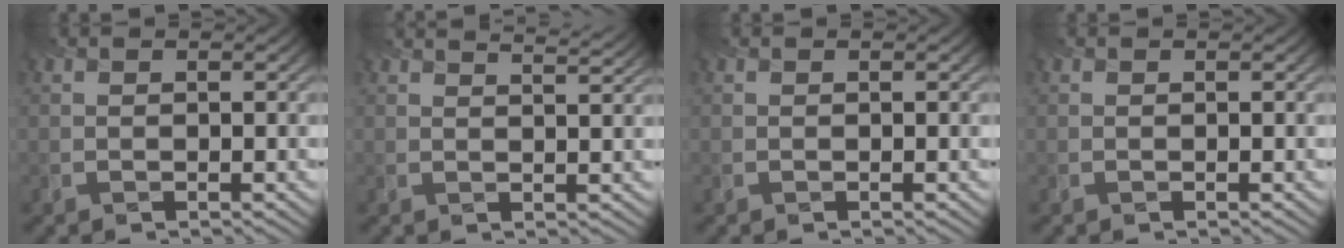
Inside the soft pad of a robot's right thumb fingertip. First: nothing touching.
{"total": 3.8, "force": [3.2, 0.8, 2.0], "torque": [-0.023, 0.011, 0.027]}
{"total": 0.0}
{"total": 0.0}